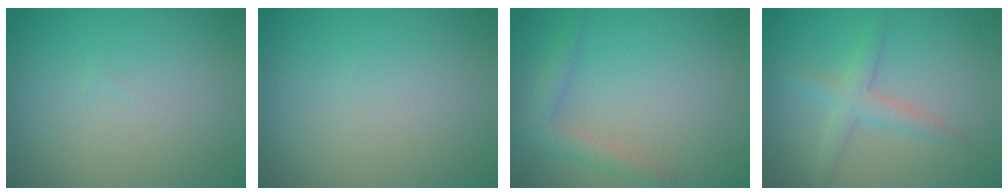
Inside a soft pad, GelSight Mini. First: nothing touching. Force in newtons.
{"total": 0.0}
{"total": 2.3, "press": 2.3, "slide": 0.1}
{"total": 2.5, "press": 2.5, "slide": 0.0}